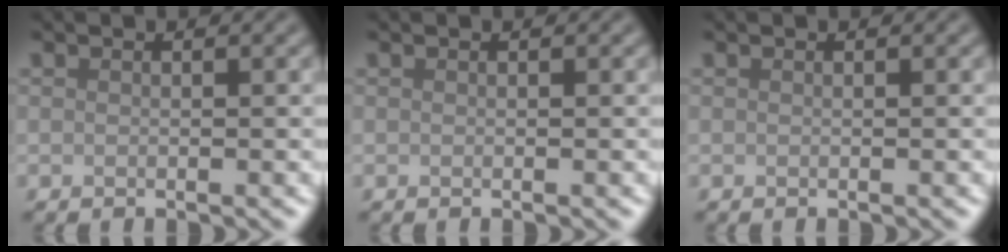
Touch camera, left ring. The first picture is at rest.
{"total": 0.0}
{"total": 0.0}